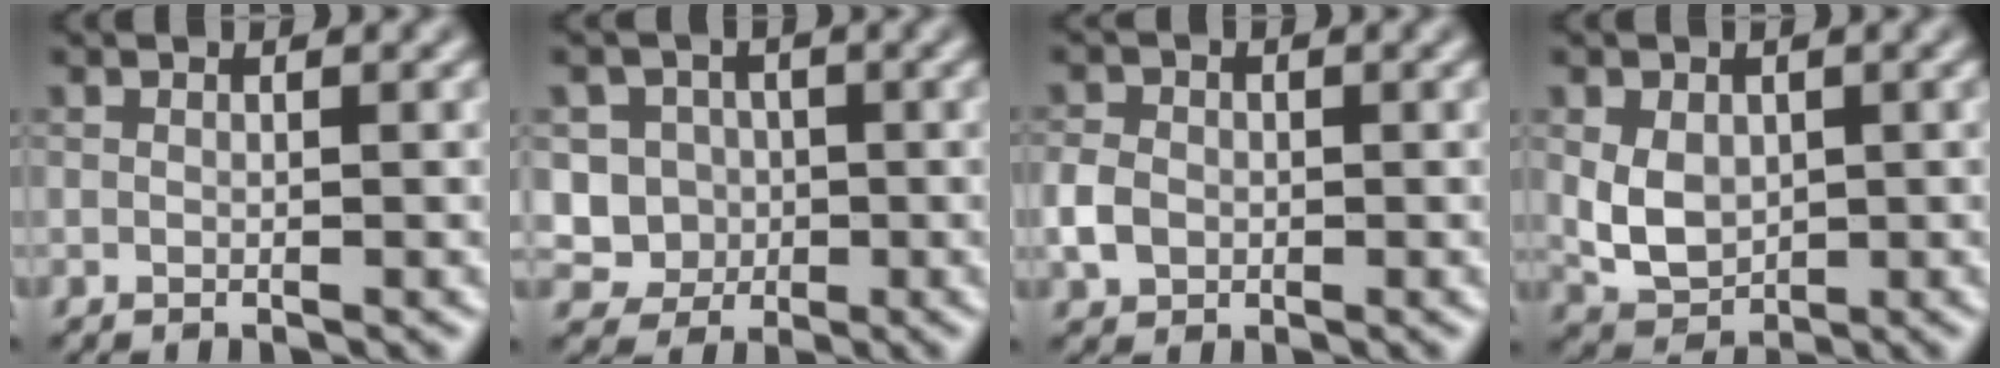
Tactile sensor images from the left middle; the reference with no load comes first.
{"total": 4.9, "force": [-0.2, 4.7, 1.2], "torque": [-0.008, 0.022, -0.016]}
{"total": 2.5, "force": [-0.5, 2.1, 1.2], "torque": [-0.025, 0.000, -0.015]}
{"total": 3.9, "force": [0.2, 2.9, 2.5], "torque": [-0.052, -0.006, 0.008]}